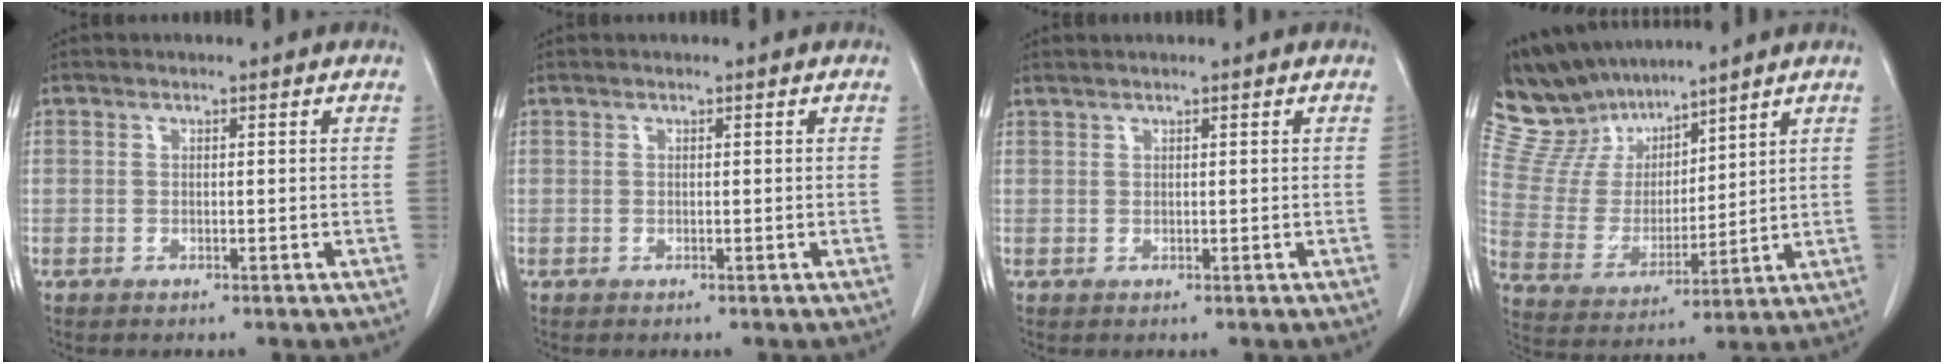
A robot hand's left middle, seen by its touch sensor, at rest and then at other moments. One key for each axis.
{"total": 0.0}
{"total": 0.6, "fx": 0.5, "fy": -0.1, "fz": 0.1, "tx": -0.006, "ty": 0.005, "tz": 0.015}
{"total": 12.3, "fx": 11.1, "fy": 4.2, "fz": 3.1, "tx": -0.083, "ty": 0.021, "tz": 0.225}